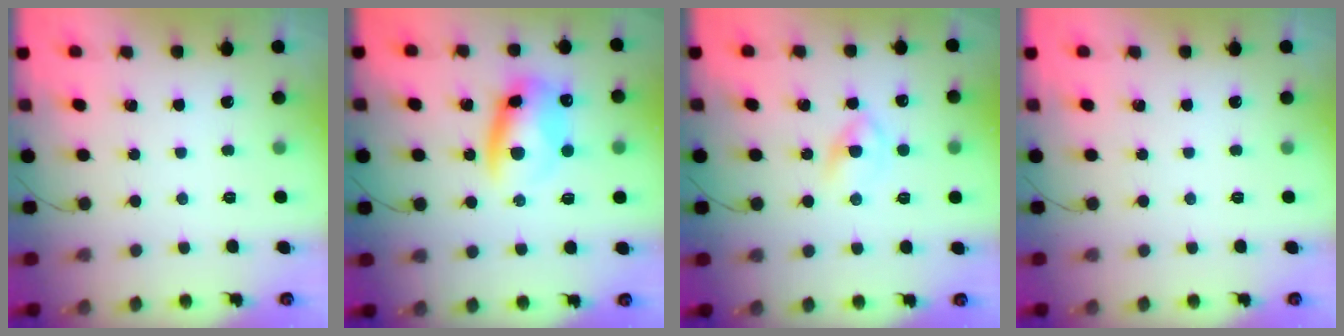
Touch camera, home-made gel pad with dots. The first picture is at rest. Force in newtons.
{"total": 10.6, "press": 10.4, "slide": 2.3}
{"total": 3.5, "press": 3.2, "slide": 1.3}
{"total": 0.0}